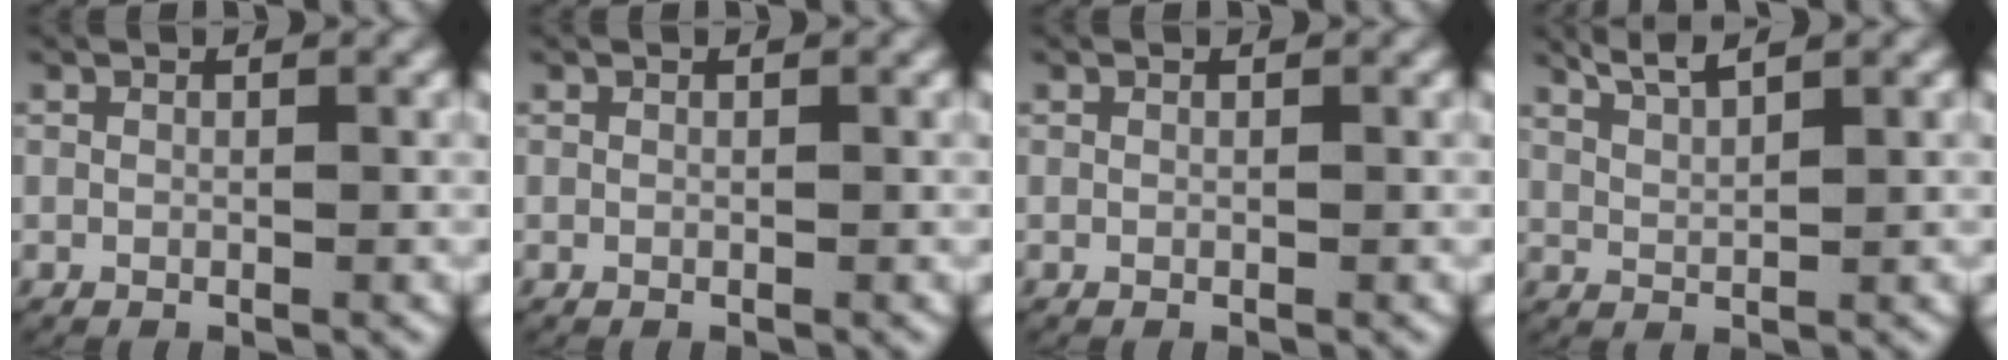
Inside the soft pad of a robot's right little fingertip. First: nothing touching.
{"total": 0.0}
{"total": 0.0}
{"total": 3.5, "force": [3.1, 0.1, 1.6], "torque": [-0.038, -0.006, 0.066]}